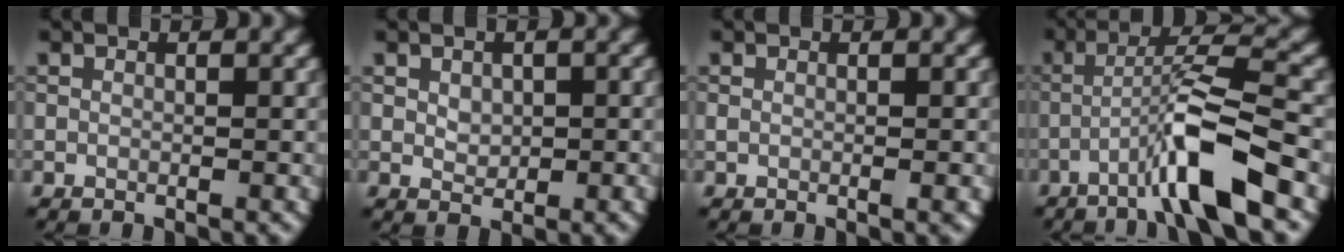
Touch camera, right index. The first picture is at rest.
{"total": 1.6, "force": [0.2, 1.2, 1.1], "torque": [-0.017, -0.002, 0.008]}
{"total": 0.7, "force": [-0.1, 0.2, 0.7], "torque": [-0.012, -0.002, -0.001]}
{"total": 7.0, "force": [-3.4, 0.4, 6.1], "torque": [-0.103, 0.021, -0.068]}